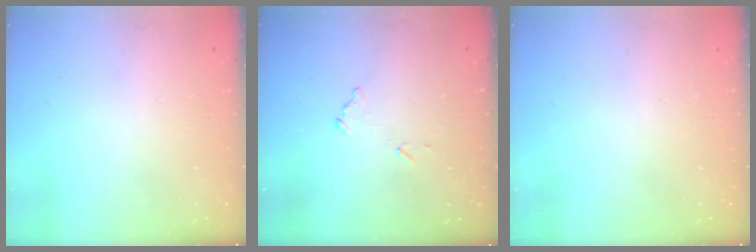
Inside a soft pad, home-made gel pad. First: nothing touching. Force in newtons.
{"total": 6.5, "press": 6.5, "slide": 0.4}
{"total": 0.0}